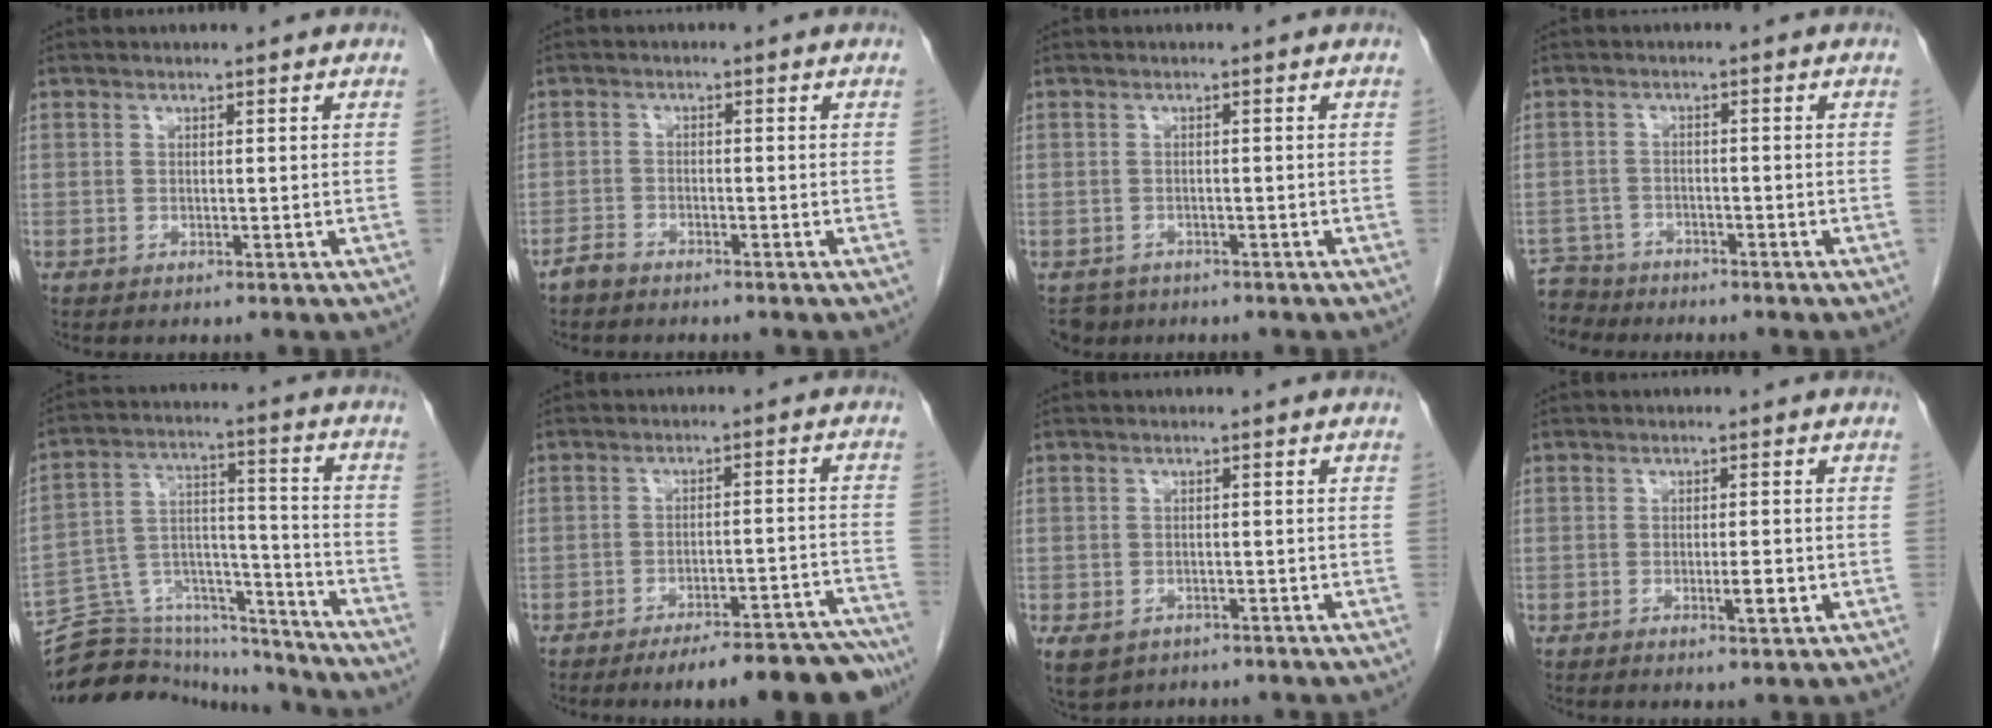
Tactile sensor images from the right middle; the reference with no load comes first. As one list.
[{"total": 2.1, "force": [-1.9, 0.8, 0.5], "torque": [-0.017, 0.000, -0.036]}, {"total": 2.7, "force": [-2.1, 1.8, 0.1], "torque": [-0.004, 0.001, -0.032]}, {"total": 5.4, "force": [-4.9, 2.1, -0.7], "torque": [0.014, -0.004, -0.093]}, {"total": 18.5, "force": [-17.8, 4.4, 2.7], "torque": [-0.056, 0.056, -0.275]}, {"total": 13.4, "force": [-11.7, 2.0, 6.2], "torque": [-0.041, 0.026, -0.152]}, {"total": 5.3, "force": [-3.2, 3.7, 2.1], "torque": [-0.040, -0.004, -0.042]}, {"total": 2.5, "force": [-0.7, 0.2, 2.4], "torque": [-0.042, -0.005, -0.008]}]